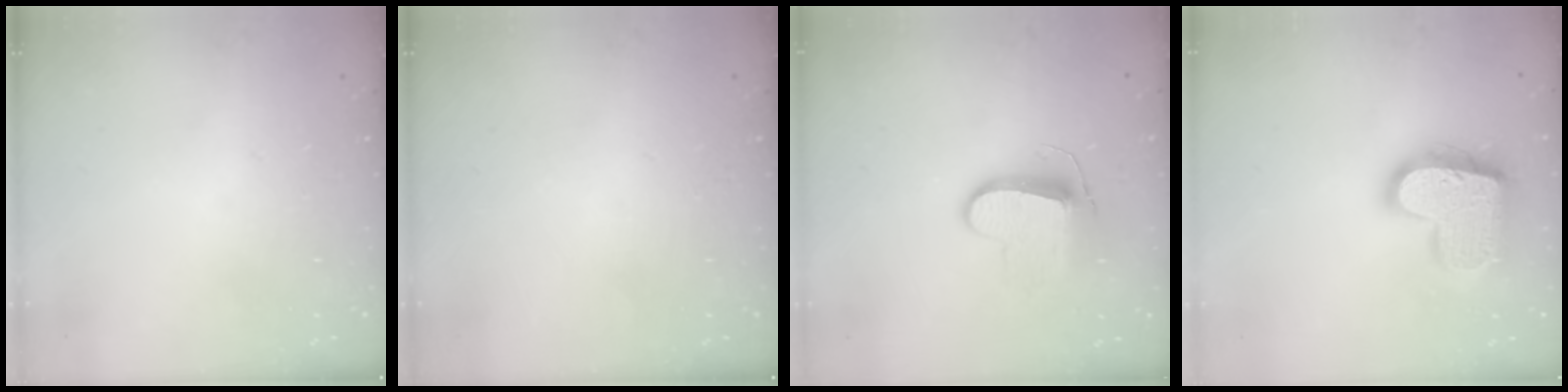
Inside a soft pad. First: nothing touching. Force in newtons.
{"total": 0.0}
{"total": 9.9, "press": 9.9, "slide": 0.1}
{"total": 20.0, "press": 20.0, "slide": 1.2}